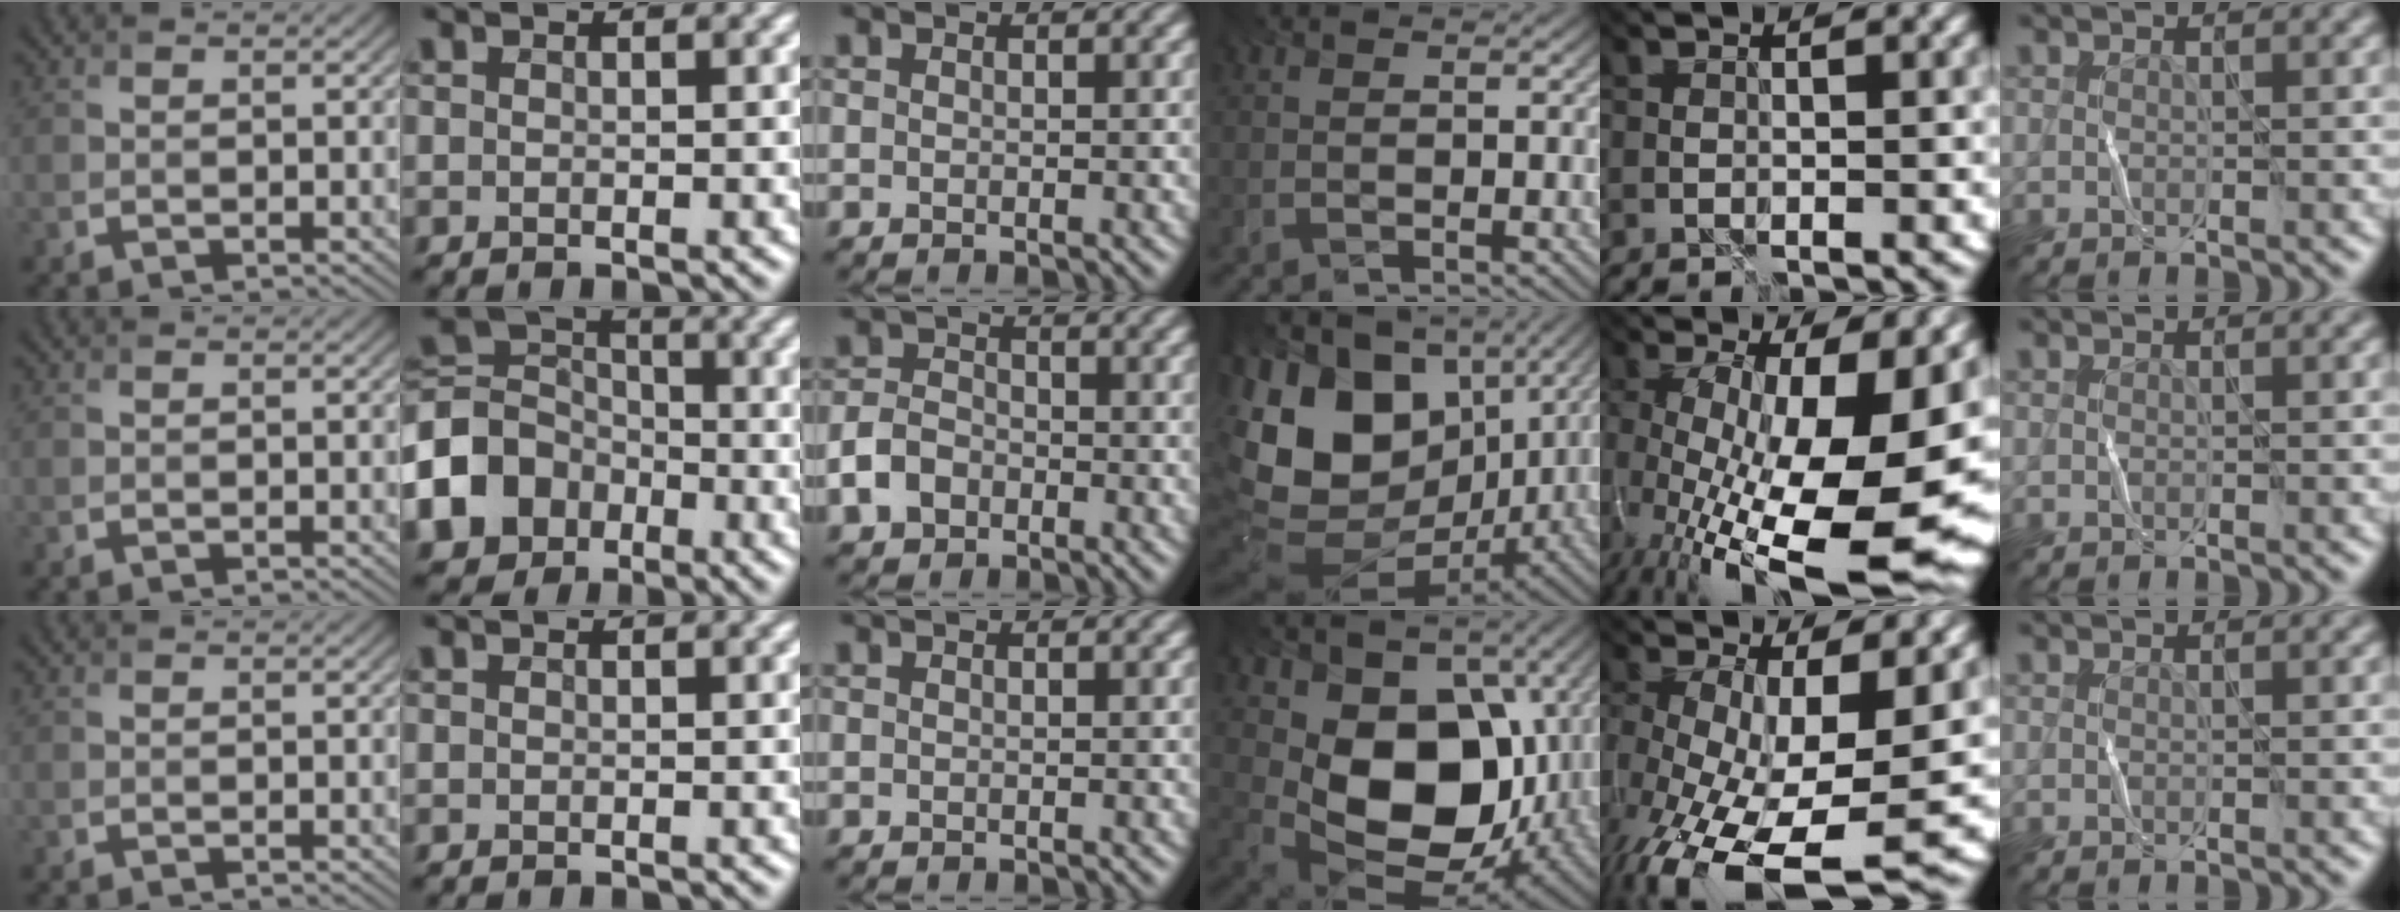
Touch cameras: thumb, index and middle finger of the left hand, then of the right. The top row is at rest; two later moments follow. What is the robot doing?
{"motion": "fold", "object": "bandana"}